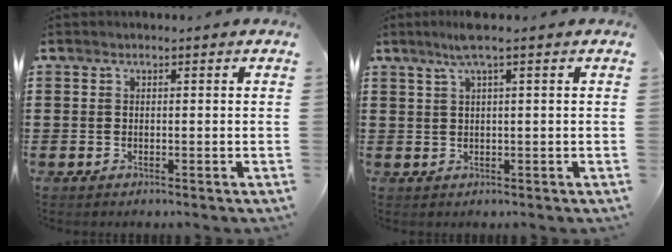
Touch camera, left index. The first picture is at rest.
{"total": 3.0, "force": [1.6, -0.3, 2.5], "torque": [-0.051, 0.000, 0.027]}